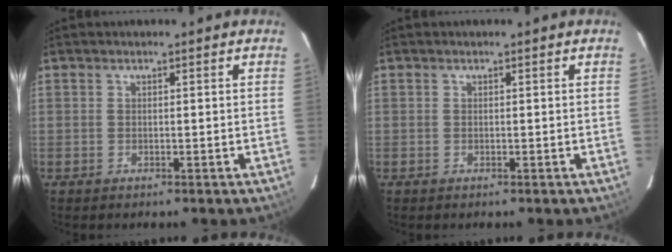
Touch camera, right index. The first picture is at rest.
{"total": 0.0}